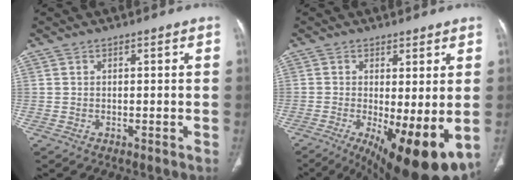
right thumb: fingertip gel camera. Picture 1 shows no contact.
{"total": 14.9, "force": [-3.7, 4.8, 13.6], "torque": [-0.182, -0.025, -0.036]}